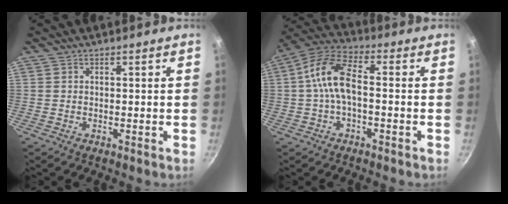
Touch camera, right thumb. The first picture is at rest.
{"total": 10.1, "force": [-0.7, 5.1, 8.8], "torque": [-0.169, 0.039, -0.028]}